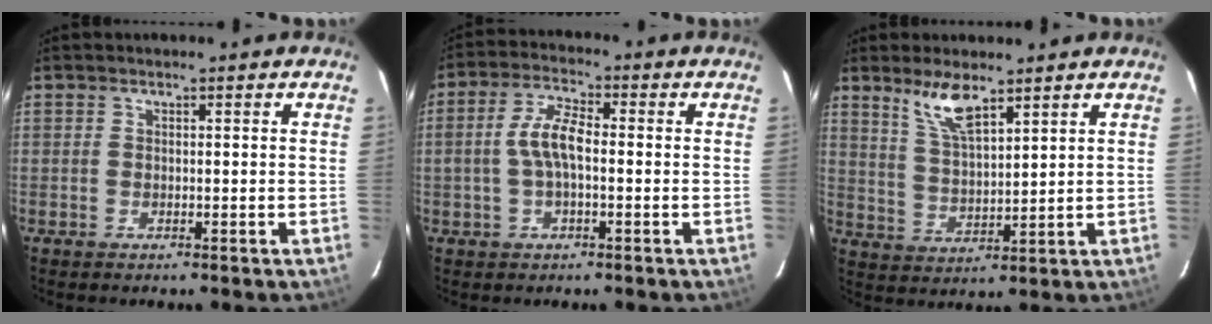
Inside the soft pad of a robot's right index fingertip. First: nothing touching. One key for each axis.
{"total": 6.4, "fx": -0.6, "fy": 2.7, "fz": 5.8, "tx": -0.120, "ty": 0.015, "tz": -0.013}
{"total": 7.0, "fx": 5.1, "fy": 1.8, "fz": 4.4, "tx": -0.086, "ty": 0.000, "tz": 0.108}